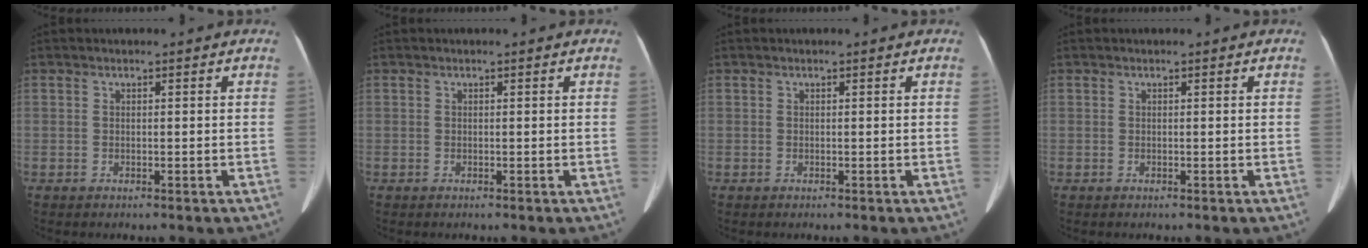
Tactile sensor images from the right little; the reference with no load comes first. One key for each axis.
{"total": 0.0}
{"total": 0.0}
{"total": 0.0}